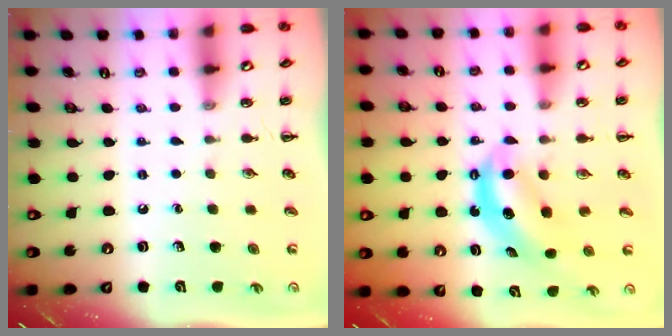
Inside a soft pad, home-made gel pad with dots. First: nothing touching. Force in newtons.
{"total": 6.2, "press": 6.2, "slide": 0.4}